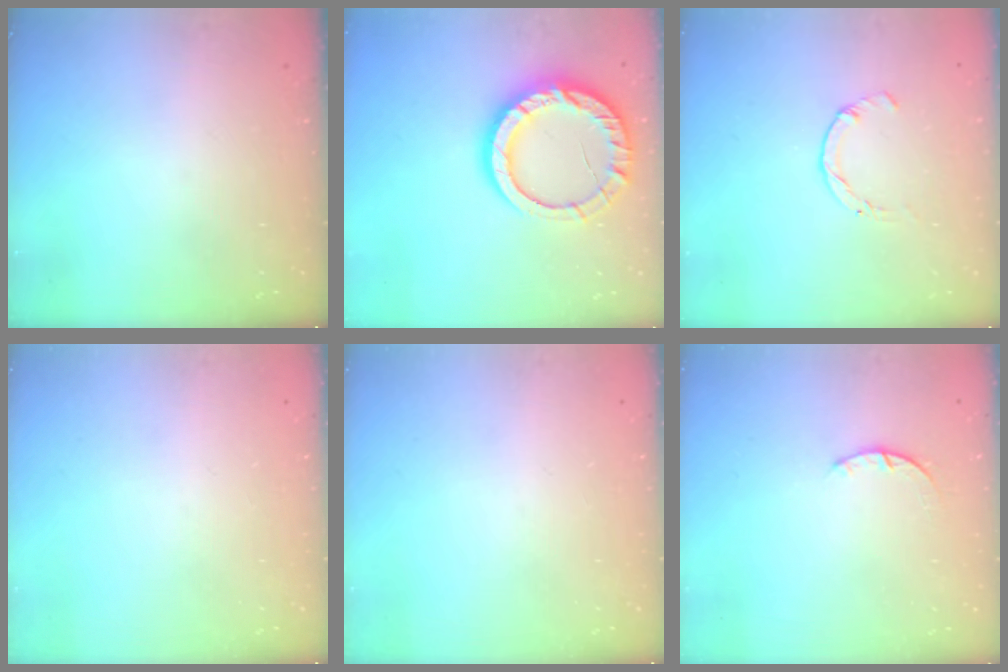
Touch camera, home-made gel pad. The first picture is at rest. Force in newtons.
{"total": 15.1, "press": 15.0, "slide": 1.2}
{"total": 0.0}
{"total": 0.0}
{"total": 0.0}
{"total": 1.2, "press": 1.2, "slide": 0.3}